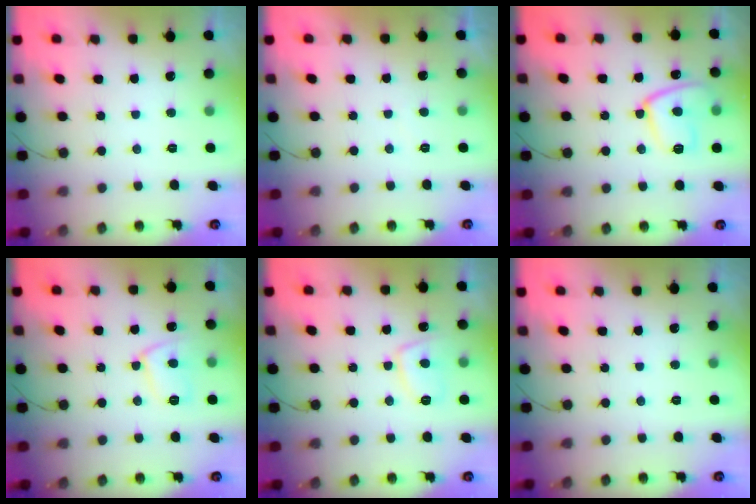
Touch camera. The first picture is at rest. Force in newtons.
{"total": 0.0}
{"total": 12.0, "press": 11.9, "slide": 1.2}
{"total": 8.2, "press": 8.2, "slide": 0.7}
{"total": 7.0, "press": 6.9, "slide": 1.2}
{"total": 0.0}